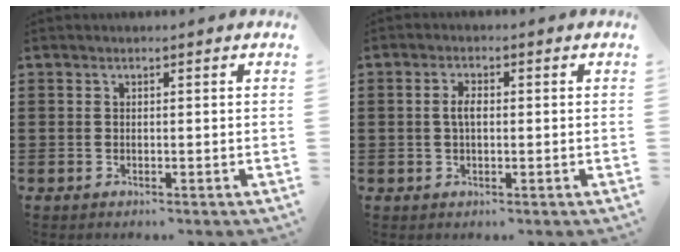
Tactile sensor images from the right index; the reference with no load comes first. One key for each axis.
{"total": 2.7, "fx": 0.1, "fy": 1.2, "fz": 2.4, "tx": -0.048, "ty": 0.004, "tz": 0.000}